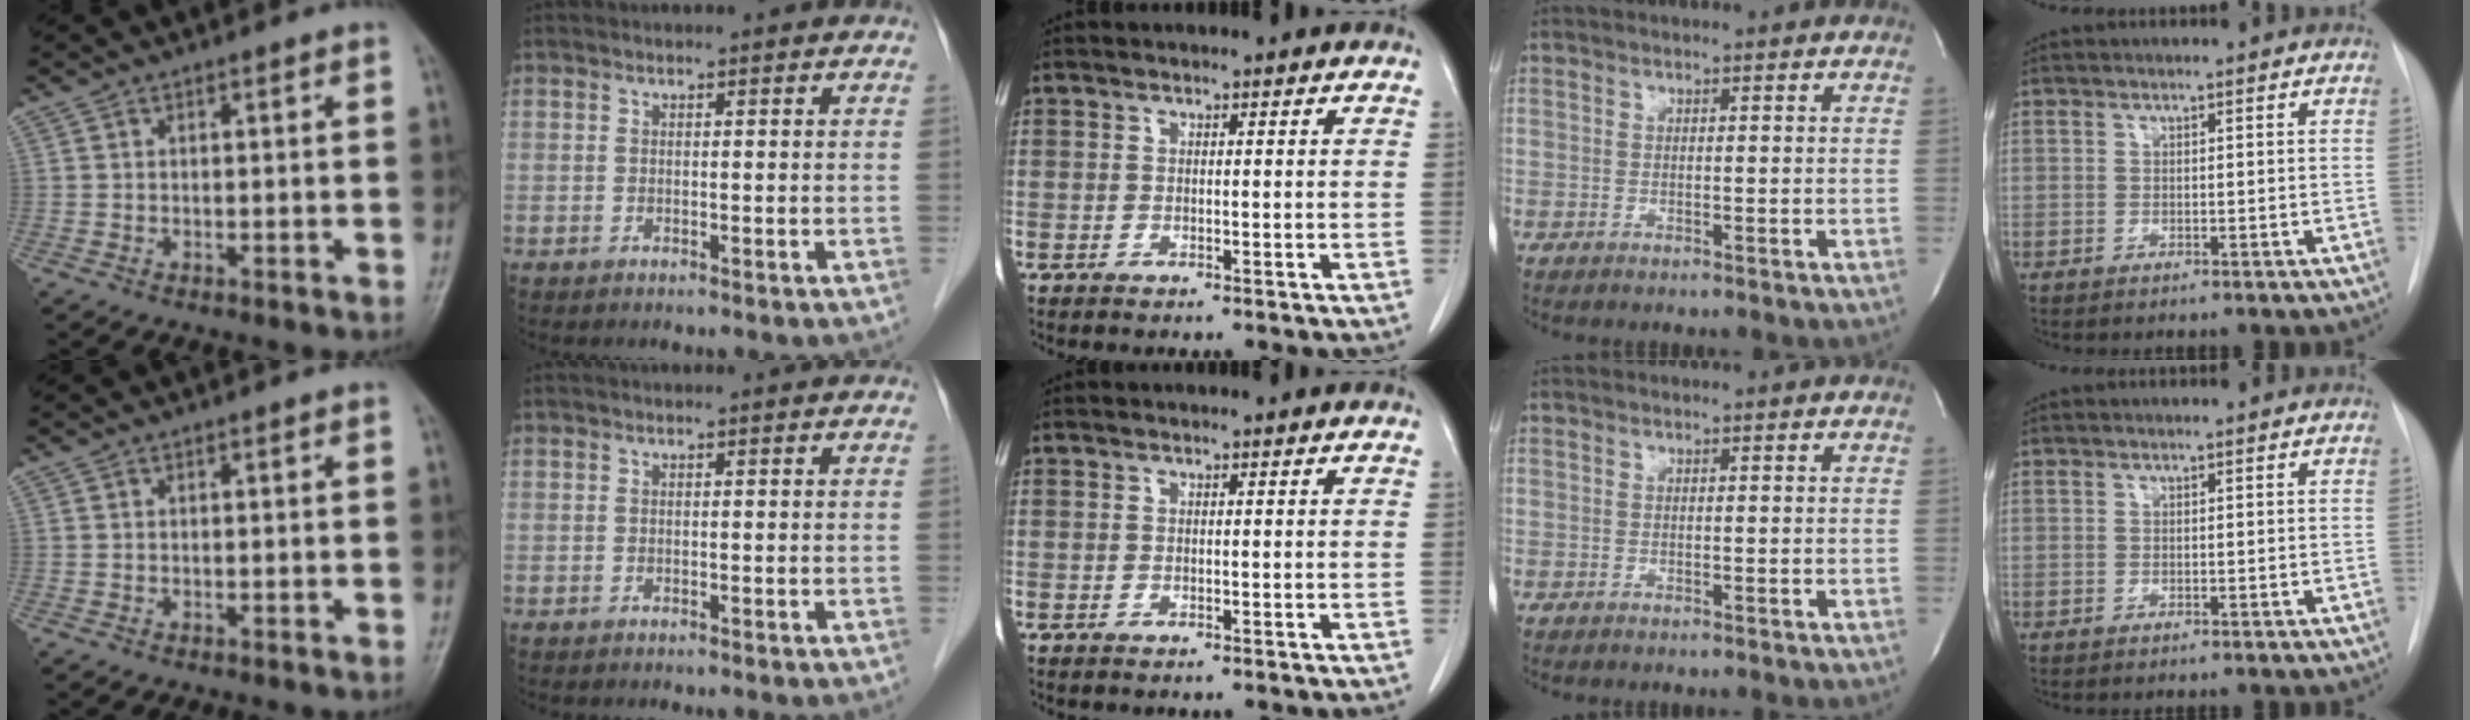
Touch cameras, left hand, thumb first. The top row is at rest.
{}